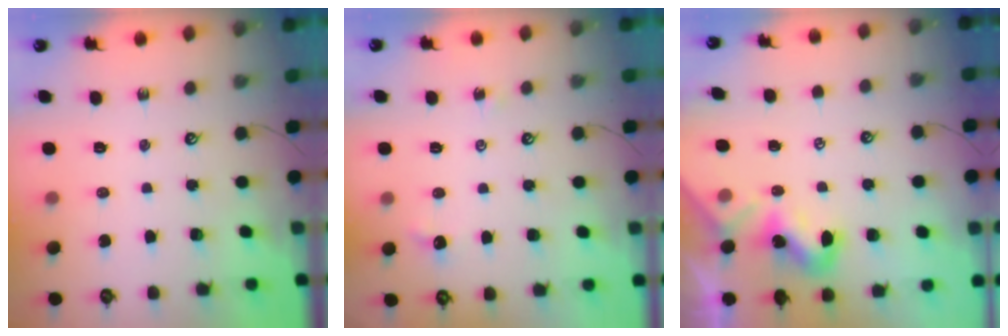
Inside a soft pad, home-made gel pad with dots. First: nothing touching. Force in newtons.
{"total": 2.4, "press": 2.3, "slide": 0.6}
{"total": 1.8, "press": 1.8, "slide": 0.5}